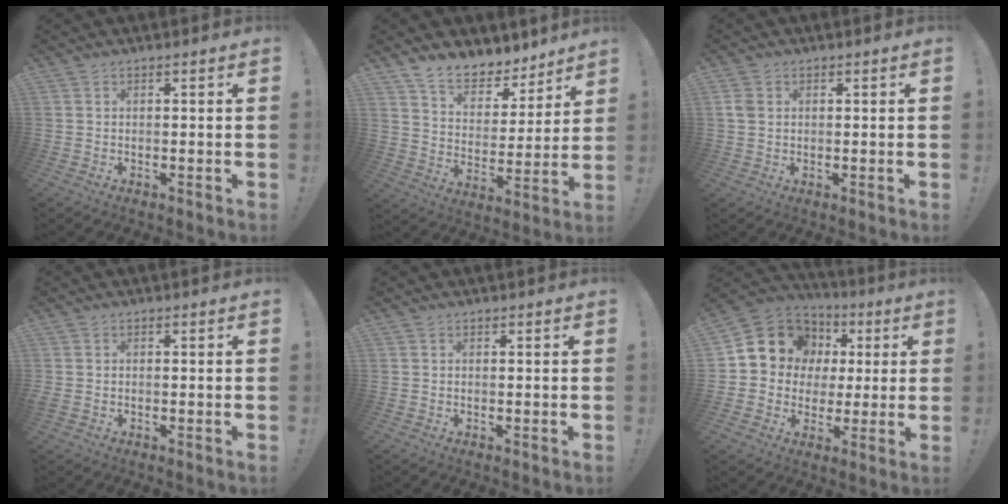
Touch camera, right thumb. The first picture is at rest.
{"total": 10.3, "force": [8.9, 4.4, 2.9], "torque": [-0.053, -0.074, 0.165]}
{"total": 3.1, "force": [0.9, 2.4, 1.7], "torque": [-0.034, 0.006, 0.019]}
{"total": 0.5, "force": [-0.1, 0.1, 0.5], "torque": [-0.018, 0.002, 0.001]}
{"total": 0.0}
{"total": 12.3, "force": [4.1, 10.9, 4.0], "torque": [-0.056, -0.022, 0.091]}